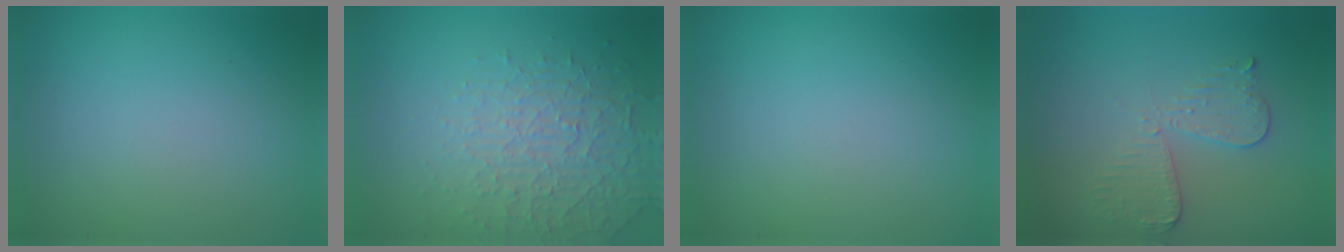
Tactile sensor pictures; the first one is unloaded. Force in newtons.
{"total": 4.5, "press": 3.1, "slide": 3.3}
{"total": 0.0}
{"total": 3.0, "press": 2.7, "slide": 1.2}